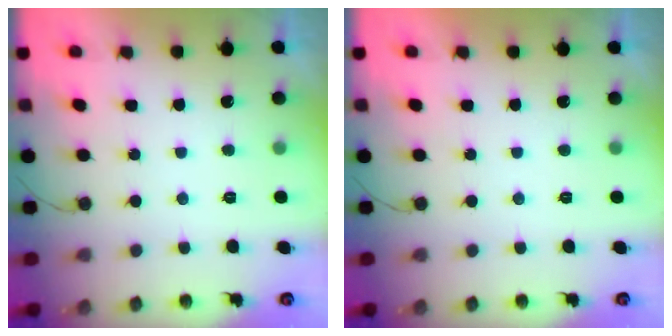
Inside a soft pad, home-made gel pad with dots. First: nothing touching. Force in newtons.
{"total": 1.8, "press": 1.7, "slide": 0.1}